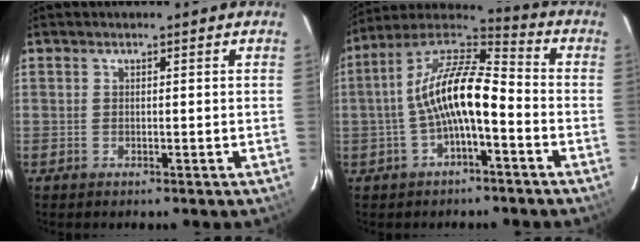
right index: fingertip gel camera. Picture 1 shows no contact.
{"total": 13.3, "force": [-2.9, 4.3, 12.3], "torque": [-0.238, 0.020, -0.056]}